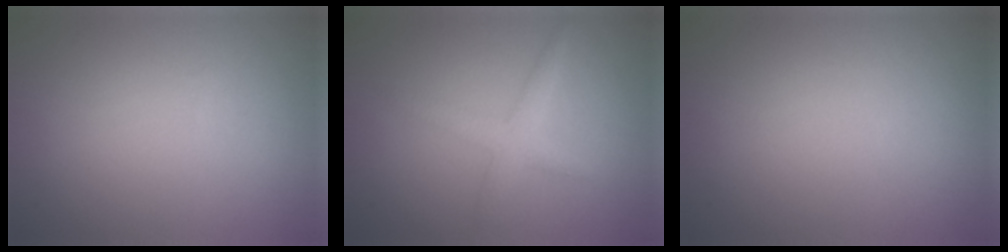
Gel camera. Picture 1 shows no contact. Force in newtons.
{"total": 2.2, "press": 2.2, "slide": 0.1}
{"total": 0.0}